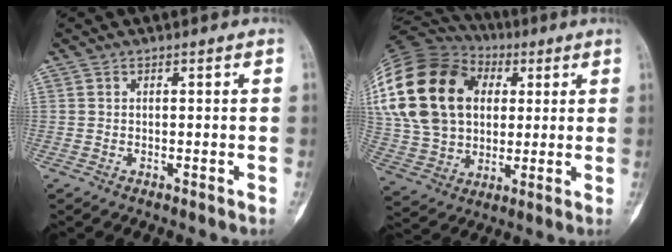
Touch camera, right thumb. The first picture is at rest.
{"total": 28.4, "force": [6.5, 20.6, 18.4], "torque": [-0.386, 0.044, 0.129]}